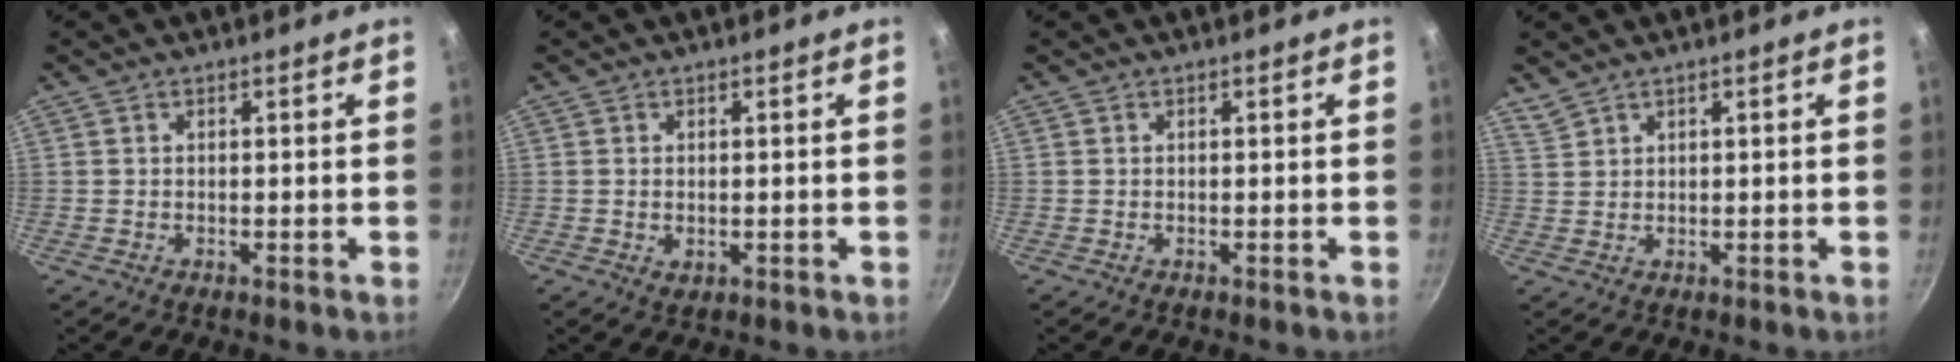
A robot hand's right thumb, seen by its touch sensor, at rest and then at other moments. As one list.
[{"total": 1.6, "force": [0.0, 1.1, 1.1], "torque": [-0.018, -0.002, 0.002]}, {"total": 0.0}, {"total": 2.1, "force": [1.9, 0.6, 0.4], "torque": [-0.010, 0.001, 0.047]}]